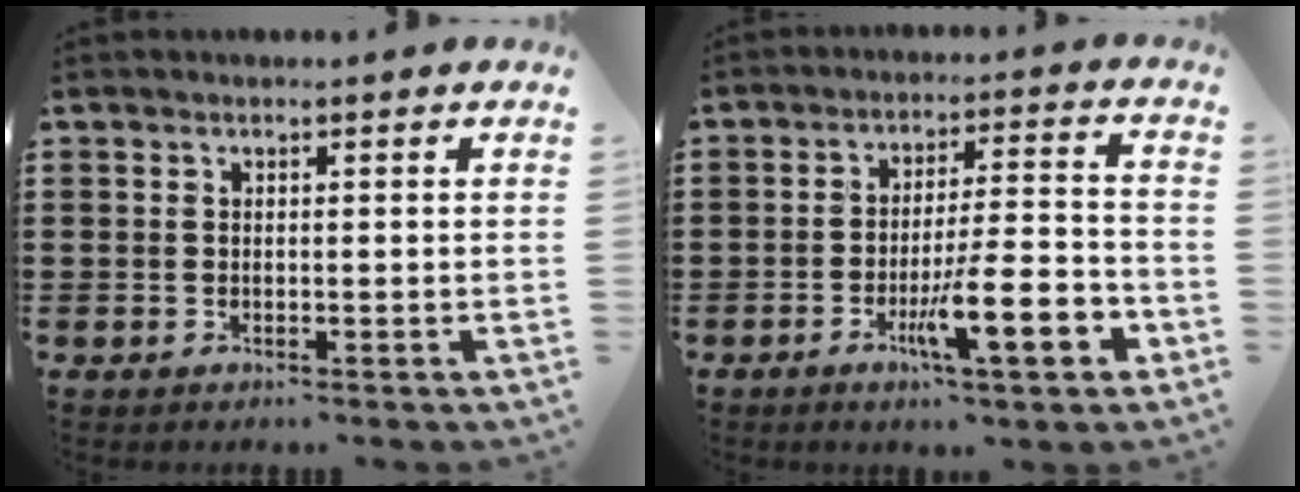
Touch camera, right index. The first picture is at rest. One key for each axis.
{"total": 11.0, "fx": -4.8, "fy": 2.2, "fz": 9.6, "tx": -0.158, "ty": 0.003, "tz": -0.081}